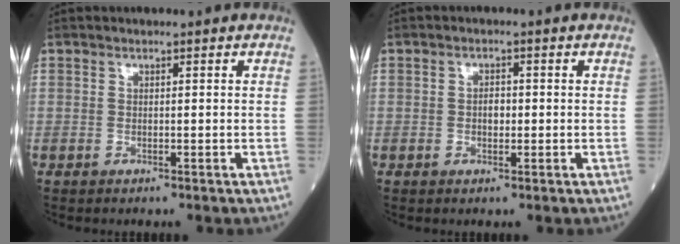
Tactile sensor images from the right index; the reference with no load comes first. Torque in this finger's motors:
{"motor_torque": [0.00, 0.06, 0.00, 0.03]}